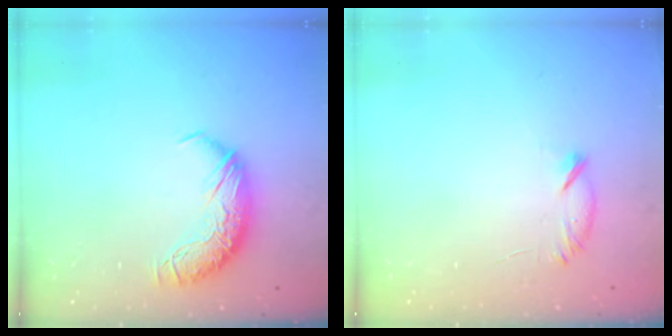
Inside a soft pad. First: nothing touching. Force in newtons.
{"total": 6.3, "press": 6.2, "slide": 1.2}